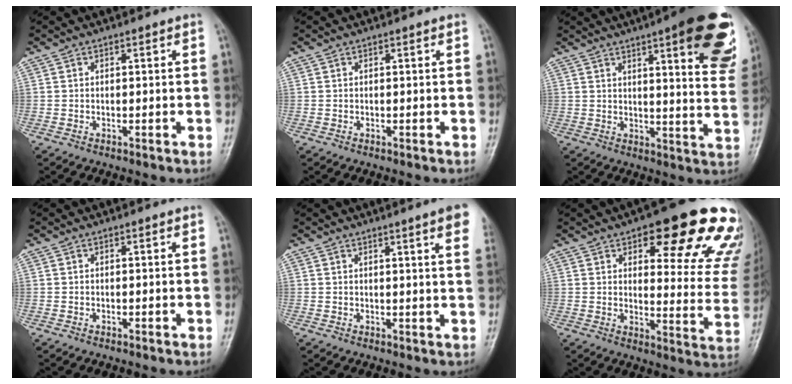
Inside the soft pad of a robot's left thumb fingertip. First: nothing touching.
{"total": 0.0}
{"total": 21.2, "force": [10.9, 4.8, 17.5], "torque": [-0.198, -0.040, 0.128]}
{"total": 0.0}
{"total": 7.6, "force": [4.6, 0.4, 6.0], "torque": [-0.063, -0.008, 0.045]}
{"total": 23.1, "force": [13.1, 7.8, 17.4], "torque": [-0.167, -0.053, 0.161]}